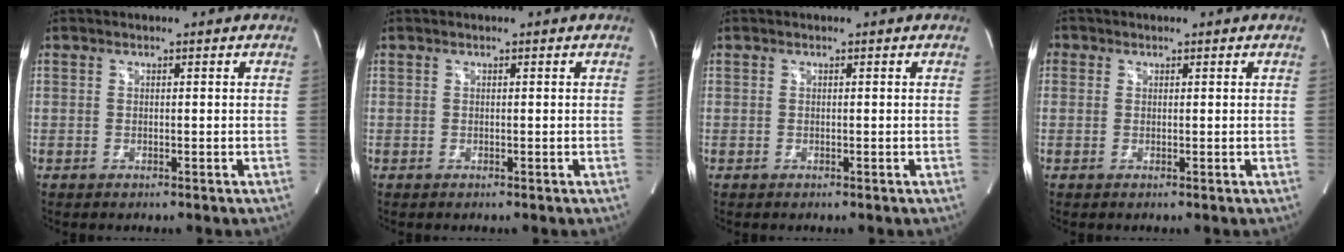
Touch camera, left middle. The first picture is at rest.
{"total": 0.0}
{"total": 0.0}
{"total": 1.6, "force": [0.6, 1.4, 0.3], "torque": [0.003, 0.006, 0.008]}